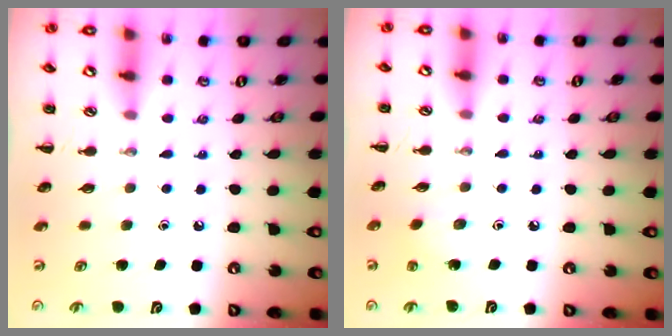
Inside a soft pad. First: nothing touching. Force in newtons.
{"total": 2.5, "press": 2.4, "slide": 0.8}